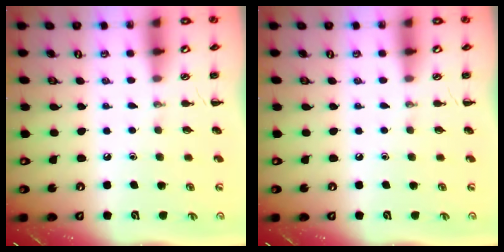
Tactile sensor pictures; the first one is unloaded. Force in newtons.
{"total": 0.0}